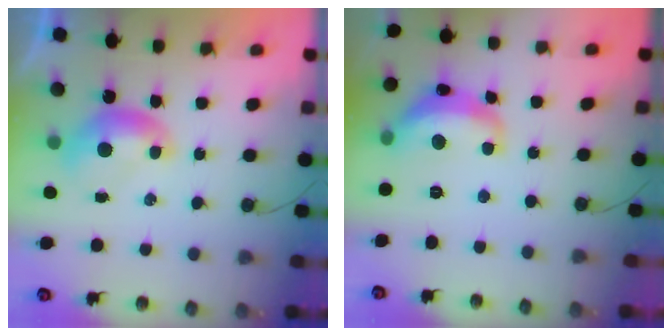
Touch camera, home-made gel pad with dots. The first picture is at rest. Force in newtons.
{"total": 7.4, "press": 7.3, "slide": 0.7}